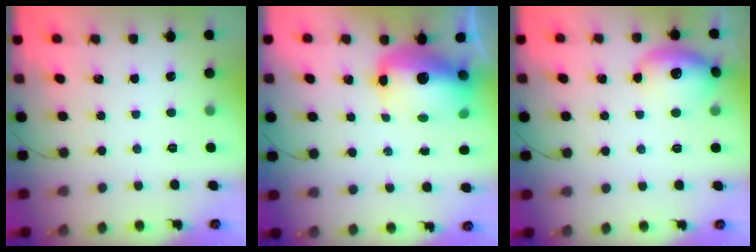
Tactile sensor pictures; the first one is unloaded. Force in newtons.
{"total": 14.9, "press": 14.5, "slide": 3.4}
{"total": 13.0, "press": 12.9, "slide": 1.9}